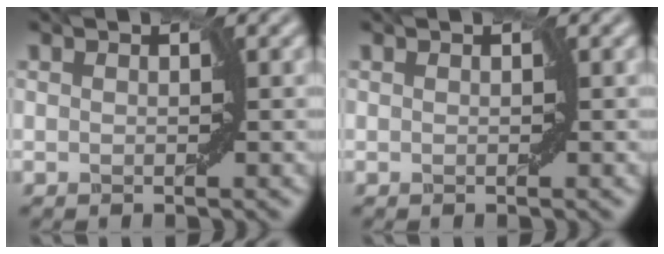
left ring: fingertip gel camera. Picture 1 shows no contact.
{"total": 0.0}